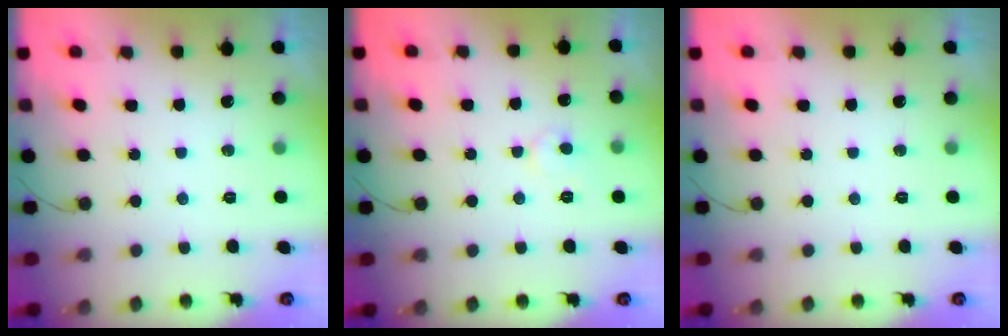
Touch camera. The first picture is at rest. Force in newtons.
{"total": 4.2, "press": 4.2, "slide": 0.4}
{"total": 0.0}